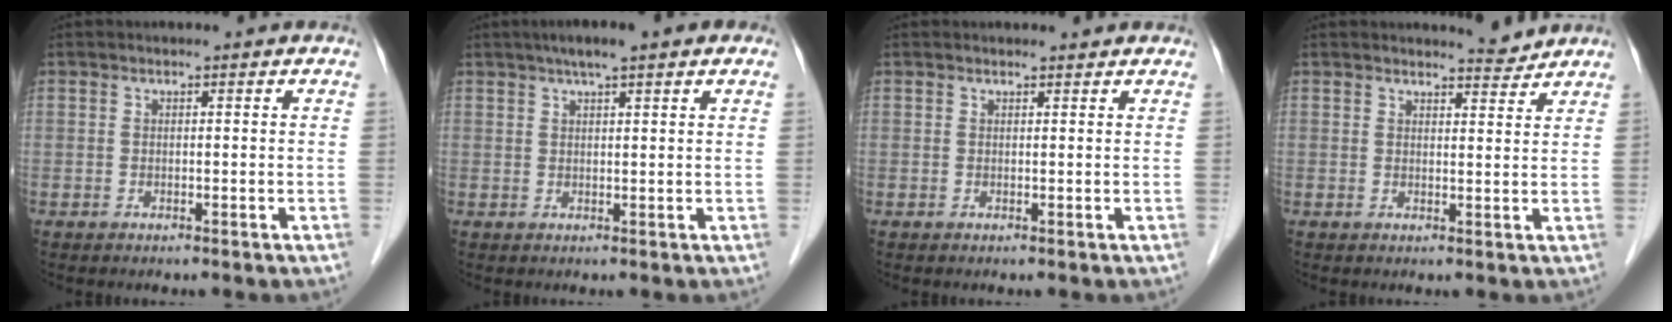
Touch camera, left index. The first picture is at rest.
{"total": 5.5, "force": [3.7, 0.6, 4.0], "torque": [-0.062, 0.029, 0.055]}
{"total": 1.2, "force": [1.2, 0.2, 0.1], "torque": [-0.014, 0.001, 0.014]}
{"total": 2.6, "force": [2.6, -0.1, -0.3], "torque": [-0.006, -0.016, 0.035]}